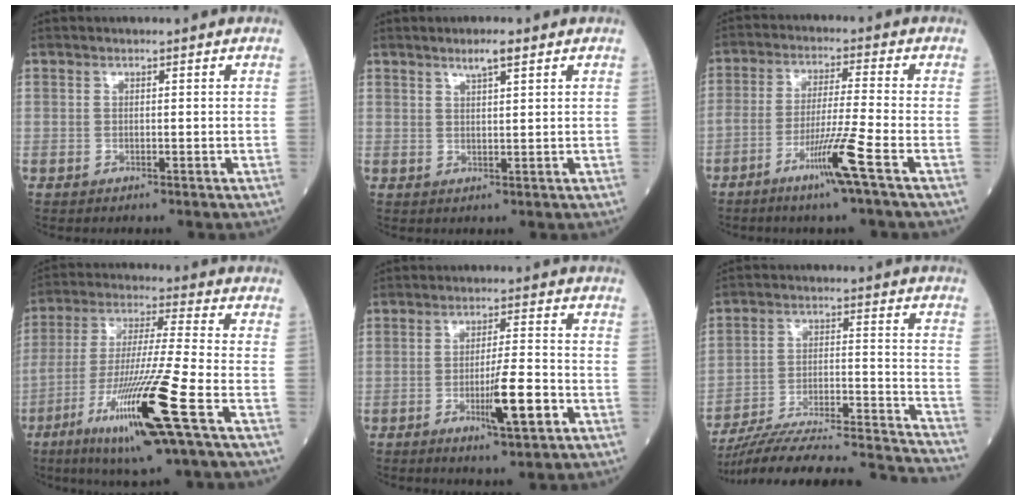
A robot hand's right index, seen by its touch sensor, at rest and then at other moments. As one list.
[{"total": 2.8, "force": [1.9, 0.1, 2.0], "torque": [-0.040, 0.001, 0.036]}, {"total": 8.0, "force": [-4.2, -1.6, 6.6], "torque": [-0.125, -0.013, -0.081]}, {"total": 16.7, "force": [-7.3, -0.8, 15.0], "torque": [-0.311, -0.031, -0.132]}, {"total": 9.1, "force": [-3.4, 0.6, 8.4], "torque": [-0.142, -0.009, -0.052]}, {"total": 26.1, "force": [-24.4, 0.3, 9.2], "torque": [-0.093, -0.010, -0.347]}]